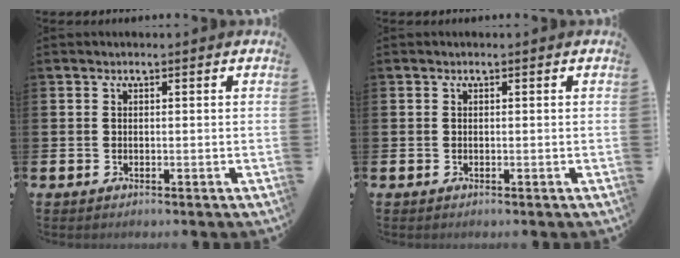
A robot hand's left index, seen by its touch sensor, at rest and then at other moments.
{"total": 0.0}